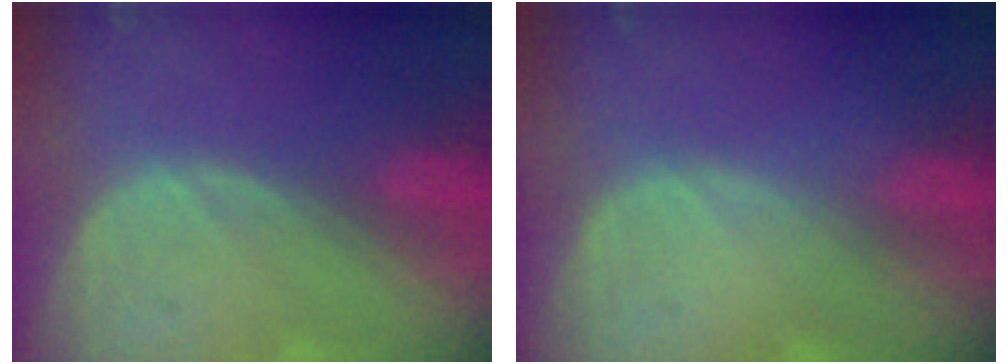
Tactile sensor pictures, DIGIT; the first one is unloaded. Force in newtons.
{"total": 0.0}